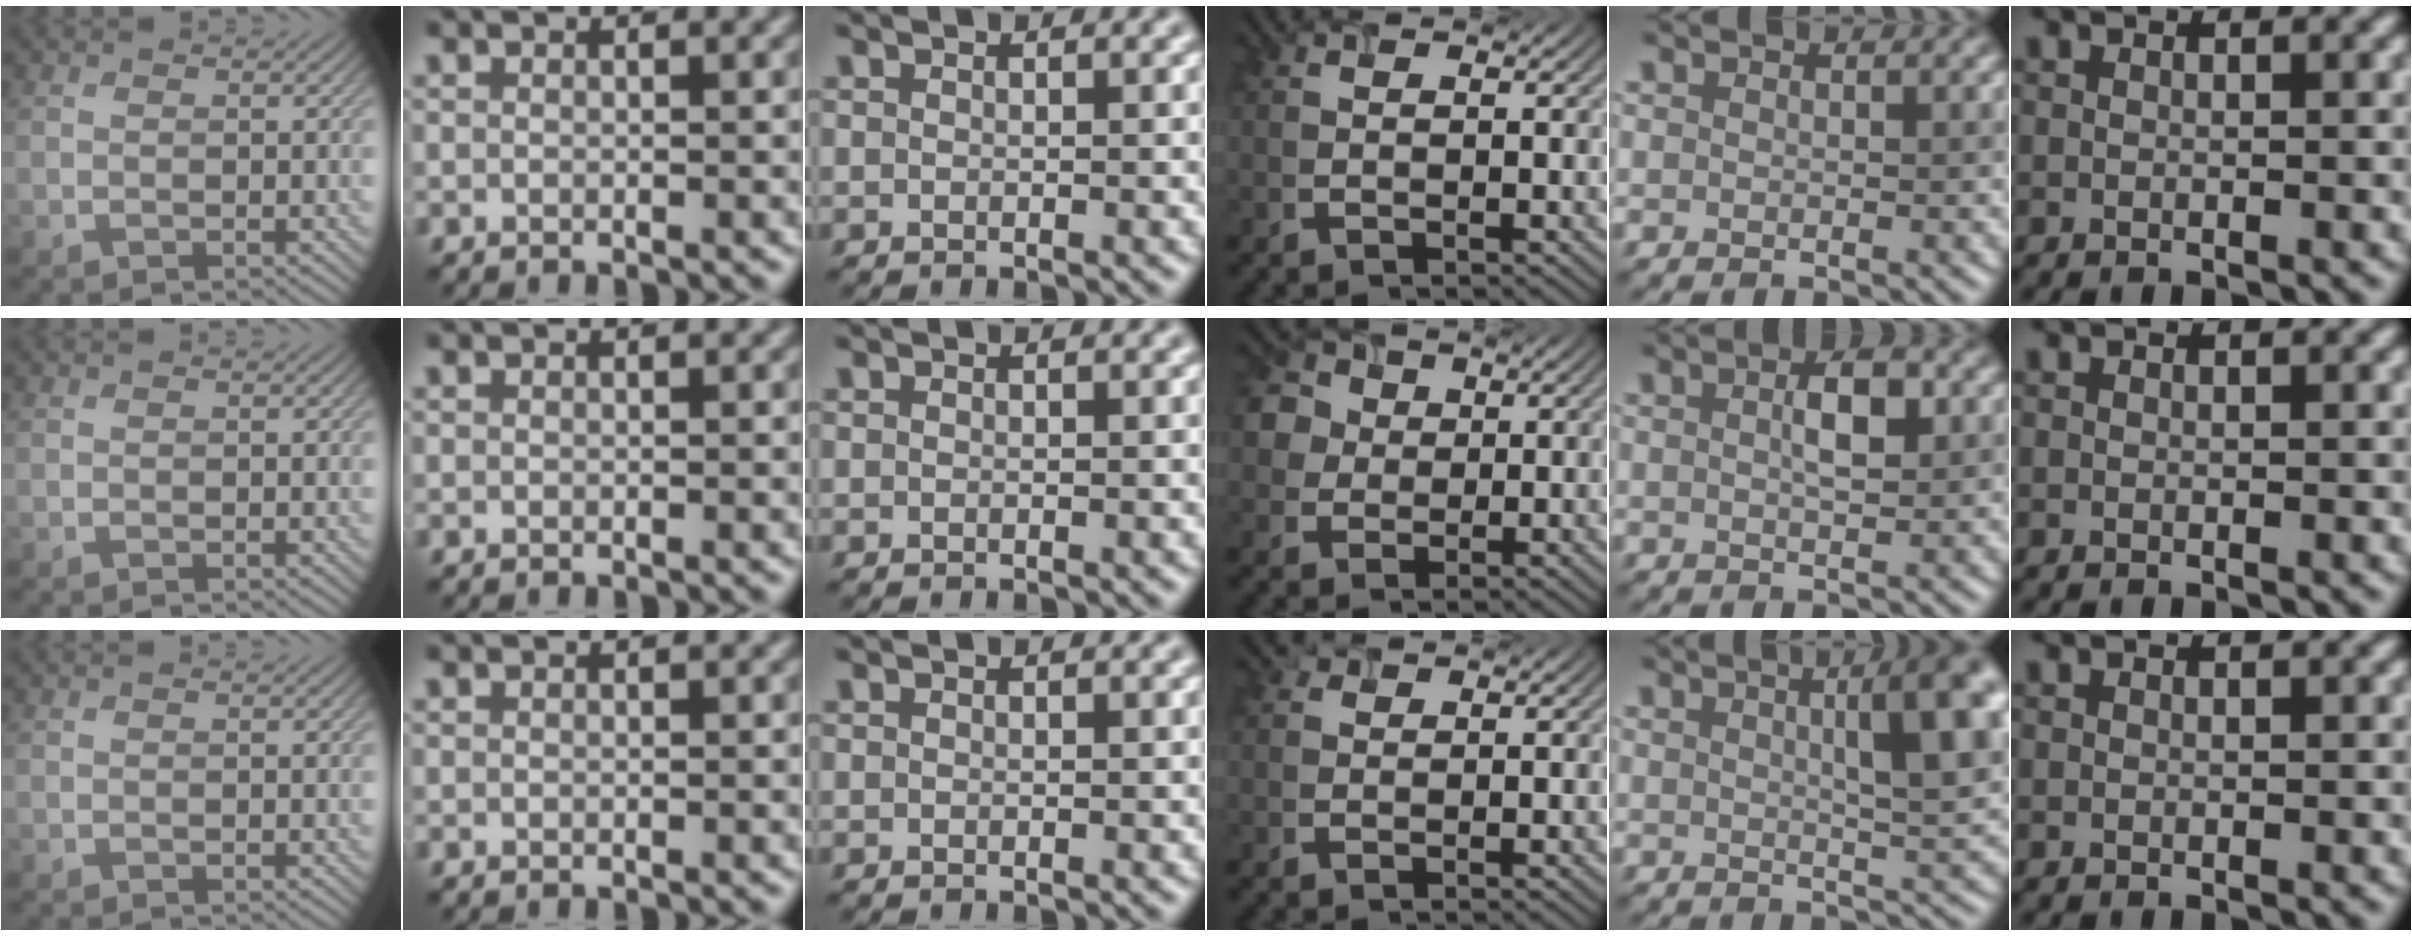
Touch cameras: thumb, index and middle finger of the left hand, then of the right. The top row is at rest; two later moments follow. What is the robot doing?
{"motion": "open", "object": "airpods case & airpods"}